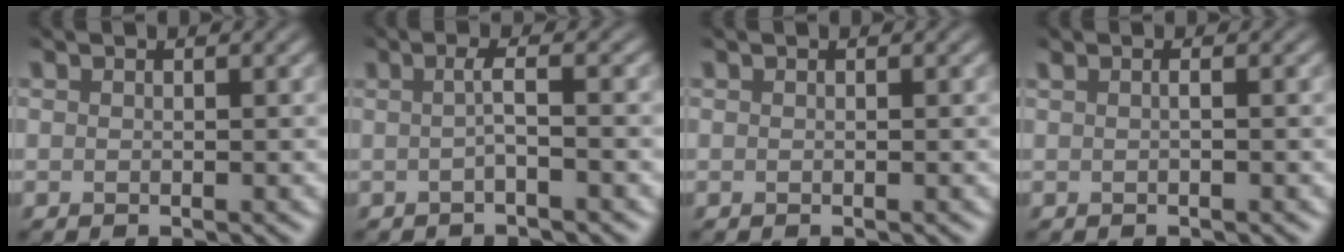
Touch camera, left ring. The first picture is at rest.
{"total": 1.8, "force": [-0.2, 0.4, 1.8], "torque": [-0.030, -0.002, -0.007]}
{"total": 0.0}
{"total": 0.6, "force": [0.1, 0.1, 0.6], "torque": [-0.014, 0.002, -0.001]}